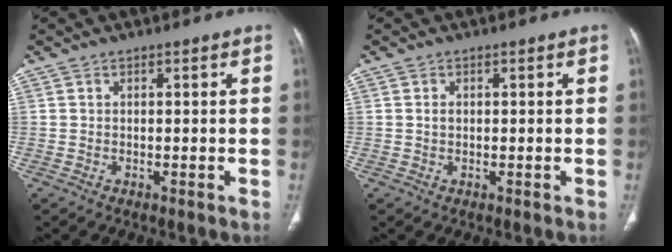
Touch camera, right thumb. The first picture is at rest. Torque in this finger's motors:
{"motor_torque": [-0.16, -0.05, 0.38, 0.02, 0.10]}